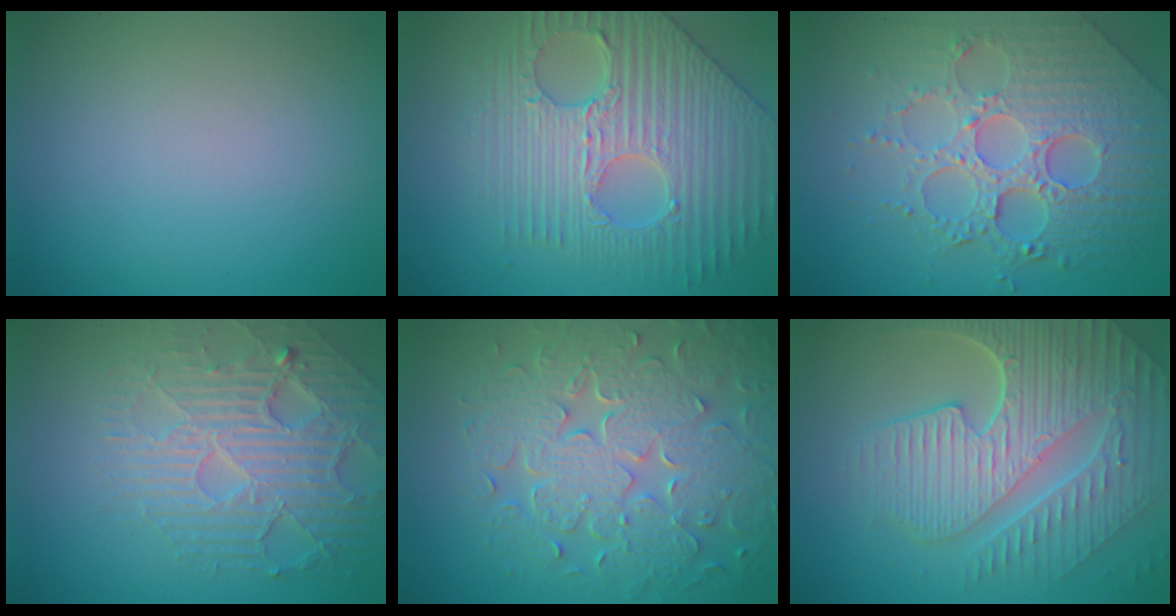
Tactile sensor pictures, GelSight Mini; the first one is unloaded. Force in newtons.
{"total": 6.9, "press": 5.8, "slide": 3.6}
{"total": 8.1, "press": 6.0, "slide": 5.5}
{"total": 6.4, "press": 4.8, "slide": 4.3}
{"total": 8.7, "press": 6.3, "slide": 6.0}
{"total": 9.4, "press": 6.4, "slide": 6.9}